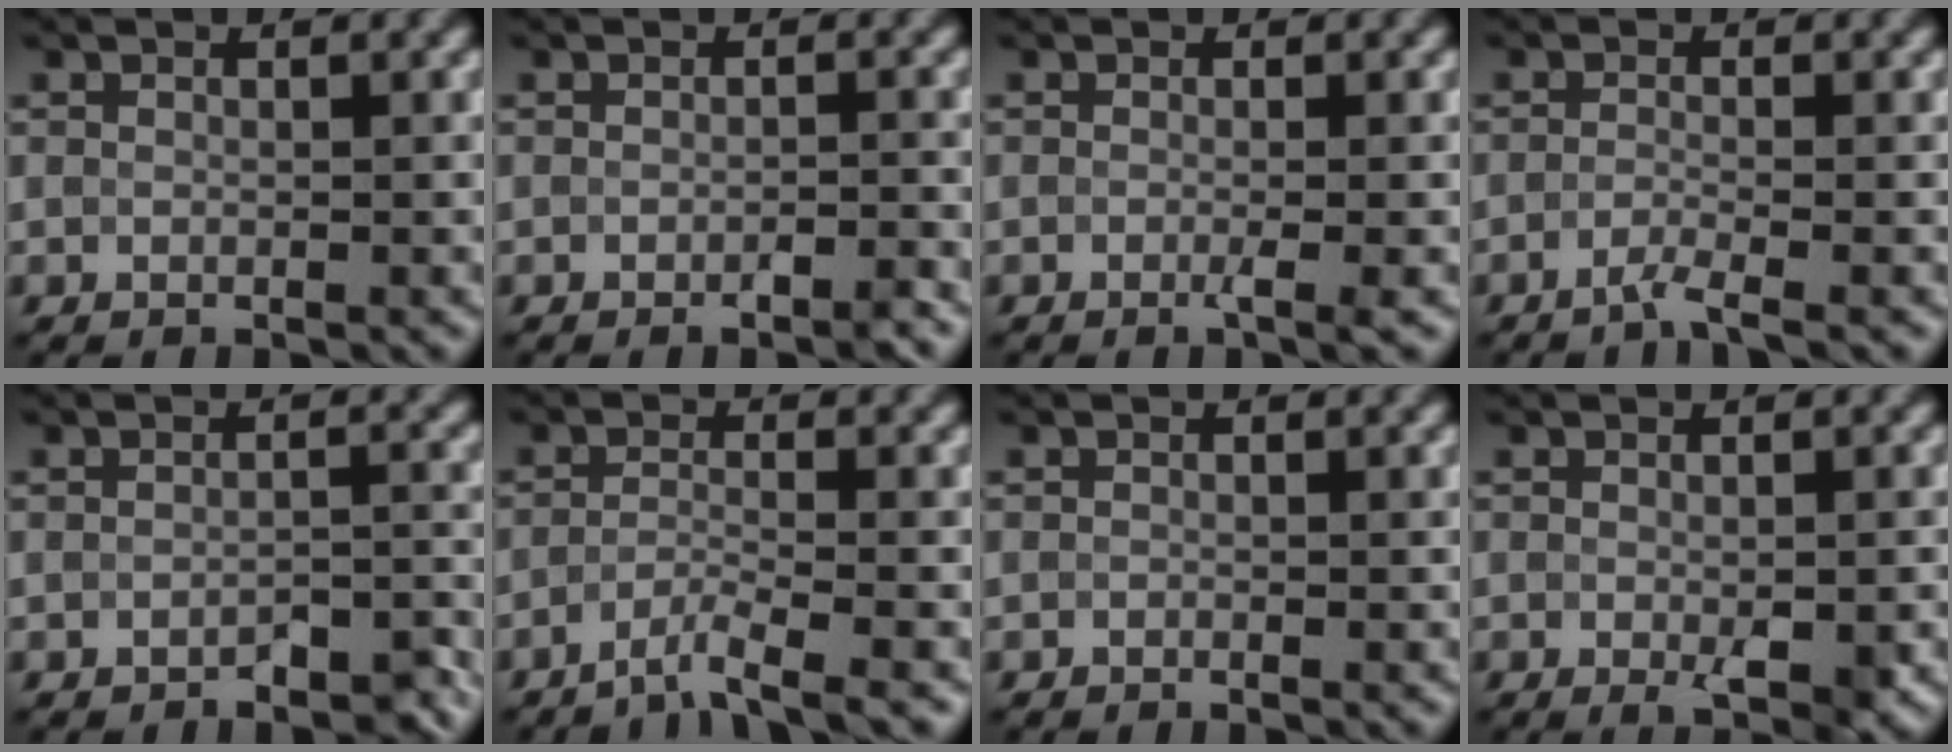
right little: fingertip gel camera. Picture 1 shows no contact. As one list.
[{"total": 1.8, "force": [-1.8, -0.1, 0.5], "torque": [-0.009, -0.002, -0.028]}, {"total": 1.2, "force": [-0.8, 0.1, 0.8], "torque": [-0.011, -0.007, -0.014]}, {"total": 1.9, "force": [-1.8, -0.2, 0.4], "torque": [-0.005, -0.003, -0.044]}, {"total": 3.2, "force": [-3.1, 0.4, 0.4], "torque": [-0.004, 0.004, -0.044]}, {"total": 2.9, "force": [-2.7, -0.1, 1.0], "torque": [-0.018, -0.001, -0.061]}, {"total": 1.0, "force": [-1.0, -0.1, -0.2], "torque": [0.003, -0.008, -0.014]}, {"total": 2.7, "force": [-1.5, 0.5, 2.2], "torque": [-0.044, -0.009, -0.019]}]